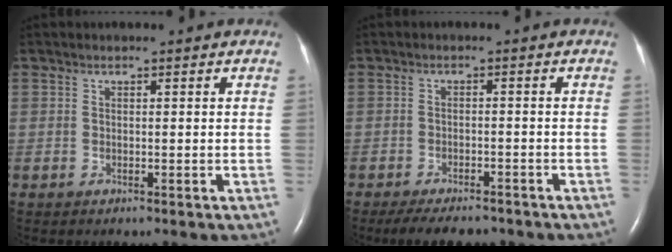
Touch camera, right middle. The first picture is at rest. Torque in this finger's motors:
{"motor_torque": [0.01, -0.01, 0.01, 0.05]}